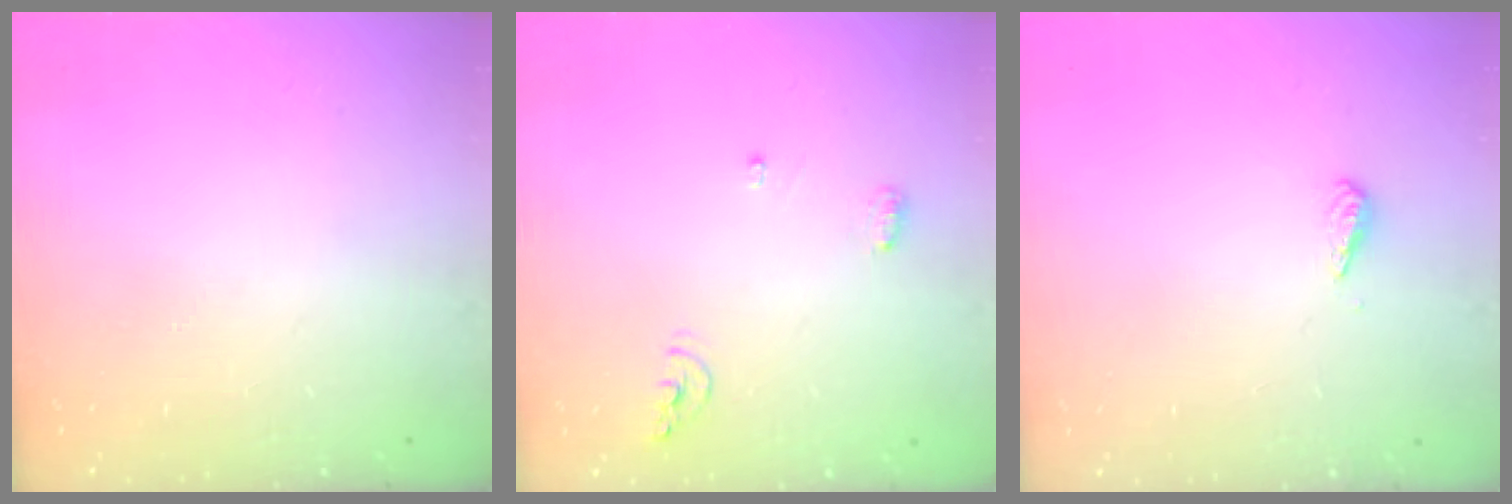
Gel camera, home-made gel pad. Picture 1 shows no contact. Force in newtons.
{"total": 6.0, "press": 6.0, "slide": 0.2}
{"total": 2.7, "press": 2.6, "slide": 0.4}